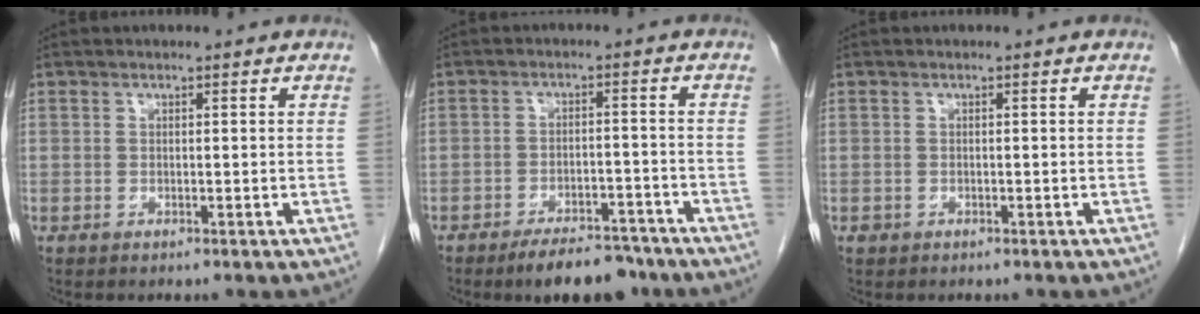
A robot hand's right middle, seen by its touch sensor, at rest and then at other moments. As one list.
[{"total": 8.1, "force": [-6.5, 2.9, 3.8], "torque": [-0.049, 0.001, -0.103]}, {"total": 0.6, "force": [-0.3, 0.5, 0.1], "torque": [-0.005, 0.003, -0.005]}]